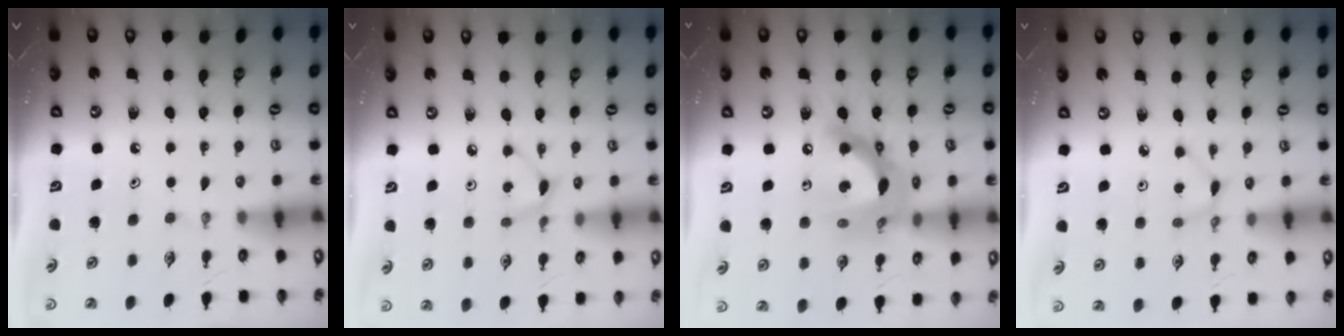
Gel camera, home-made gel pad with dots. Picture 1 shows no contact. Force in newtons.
{"total": 4.2, "press": 4.2, "slide": 0.6}
{"total": 16.4, "press": 16.4, "slide": 1.7}
{"total": 2.2, "press": 2.2, "slide": 0.3}